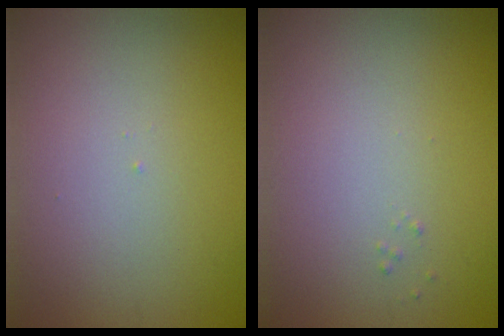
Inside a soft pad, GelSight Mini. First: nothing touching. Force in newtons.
{"total": 0.0}